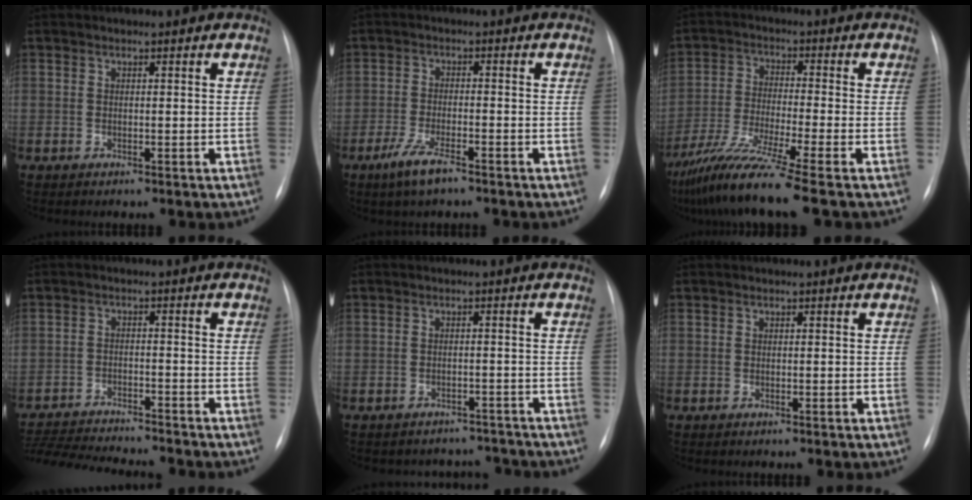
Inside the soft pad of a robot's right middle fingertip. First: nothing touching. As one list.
[{"total": 4.9, "force": [-3.4, 0.7, 3.5], "torque": [-0.084, -0.012, -0.061]}, {"total": 11.9, "force": [-9.0, -2.2, 7.5], "torque": [-0.143, -0.049, -0.157]}, {"total": 14.4, "force": [-13.5, 0.7, 5.1], "torque": [-0.091, -0.013, -0.203]}, {"total": 6.5, "force": [-6.1, 2.4, -0.4], "torque": [0.008, 0.018, -0.065]}, {"total": 0.0}]